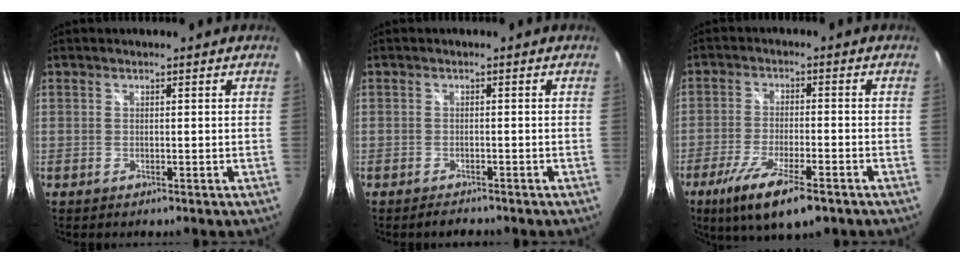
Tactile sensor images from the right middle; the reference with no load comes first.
{"total": 2.2, "force": [-2.0, 0.7, 0.6], "torque": [-0.014, -0.006, -0.030]}
{"total": 12.3, "force": [-7.7, 2.9, 9.2], "torque": [-0.193, -0.043, -0.135]}